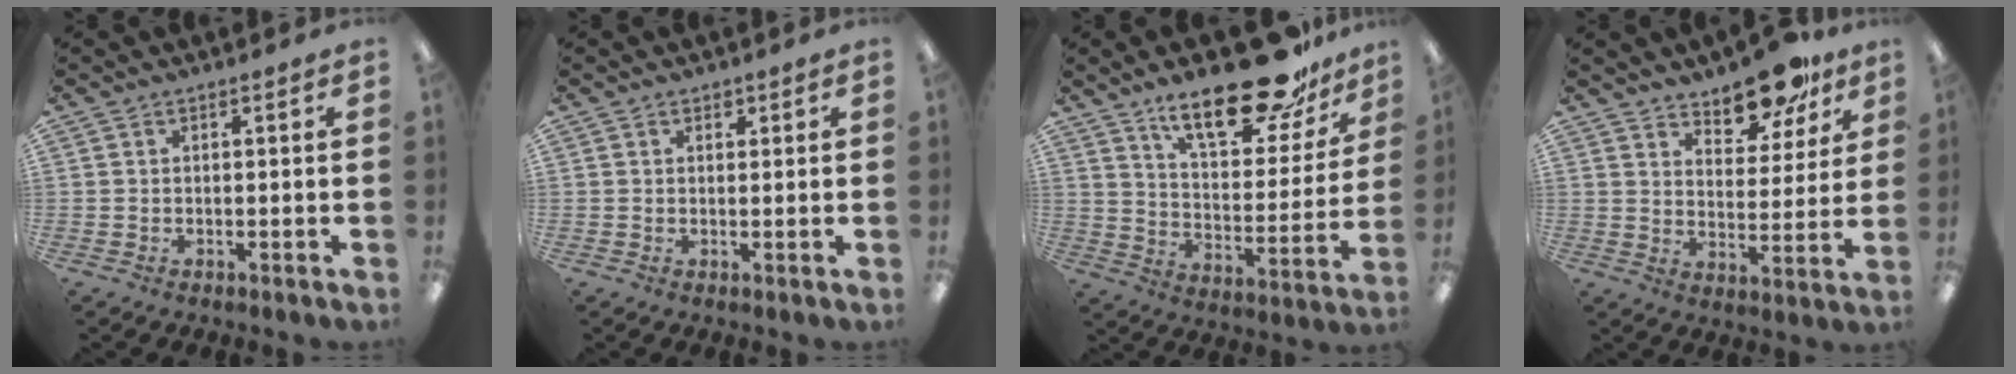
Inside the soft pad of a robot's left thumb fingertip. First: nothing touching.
{"total": 1.4, "force": [0.9, 0.9, 0.6], "torque": [-0.004, 0.000, 0.013]}
{"total": 22.8, "force": [16.5, 8.3, 13.3], "torque": [-0.201, -0.096, 0.276]}
{"total": 12.1, "force": [10.1, 5.0, 4.4], "torque": [-0.050, -0.073, 0.181]}